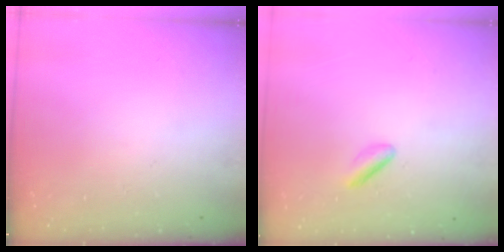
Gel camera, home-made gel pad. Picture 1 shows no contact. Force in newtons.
{"total": 1.8, "press": 1.6, "slide": 0.8}